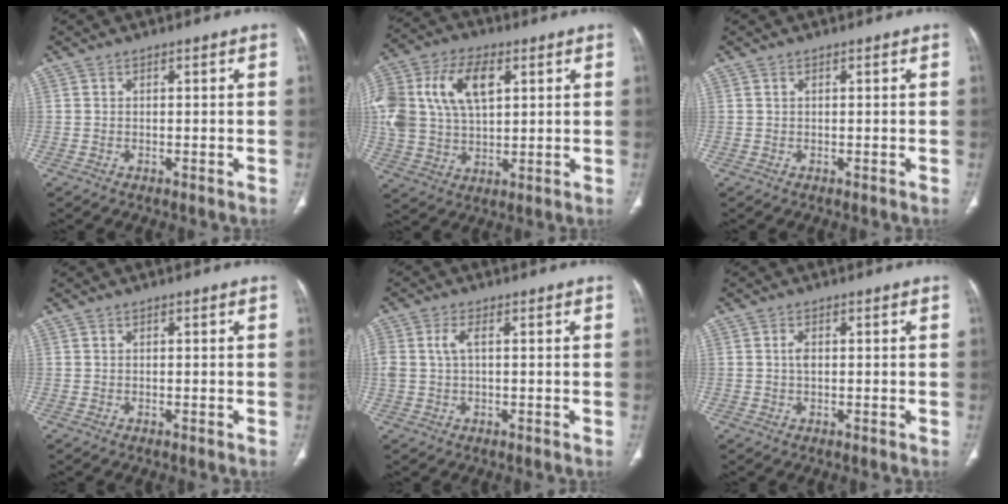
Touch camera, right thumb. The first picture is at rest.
{"total": 21.8, "force": [6.3, 13.5, 15.9], "torque": [-0.357, 0.024, 0.119]}
{"total": 0.0}
{"total": 0.0}
{"total": 3.6, "force": [0.7, 1.7, 3.0], "torque": [-0.087, 0.013, 0.016]}
{"total": 1.6, "force": [0.1, 0.9, 1.3], "torque": [-0.025, 0.001, 0.001]}